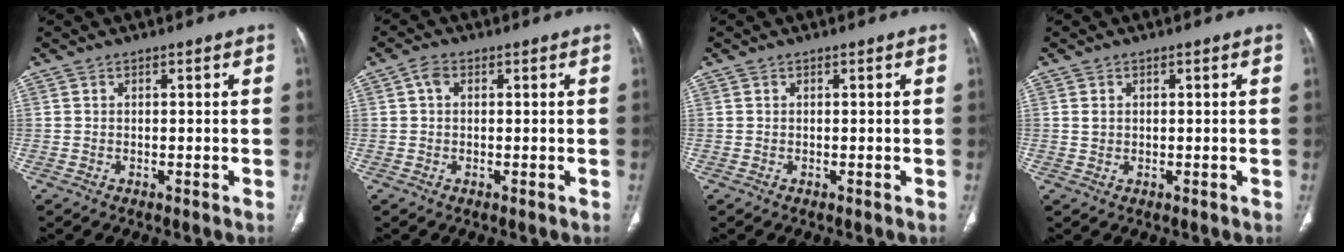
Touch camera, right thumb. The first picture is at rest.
{"total": 2.0, "force": [0.4, 1.4, 1.4], "torque": [-0.023, 0.008, 0.006]}
{"total": 0.0}
{"total": 1.2, "force": [0.3, 1.0, 0.6], "torque": [-0.009, -0.001, 0.009]}